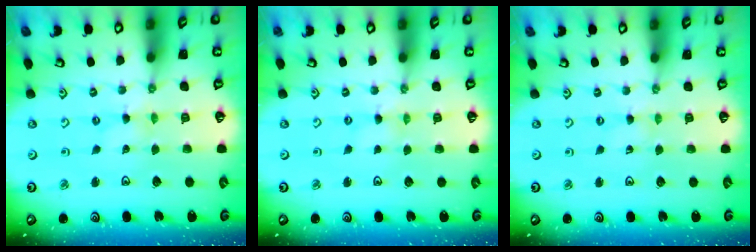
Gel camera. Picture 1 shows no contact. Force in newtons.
{"total": 0.0}
{"total": 0.0}